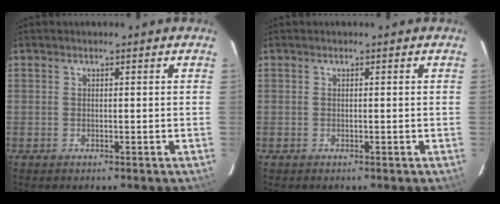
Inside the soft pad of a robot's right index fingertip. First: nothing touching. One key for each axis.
{"total": 0.0}